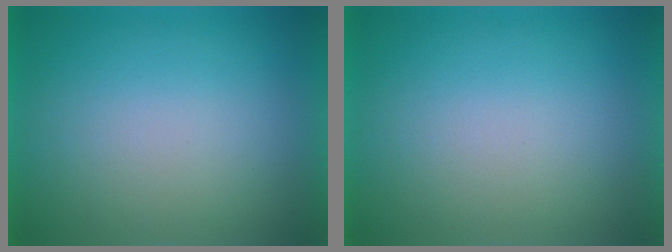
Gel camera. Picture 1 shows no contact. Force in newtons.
{"total": 0.0}